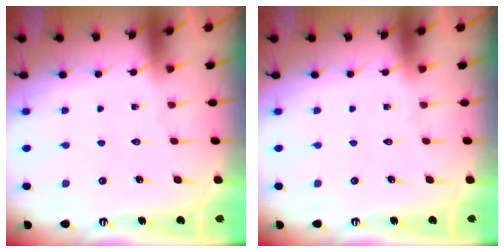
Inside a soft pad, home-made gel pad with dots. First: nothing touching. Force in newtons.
{"total": 0.0}